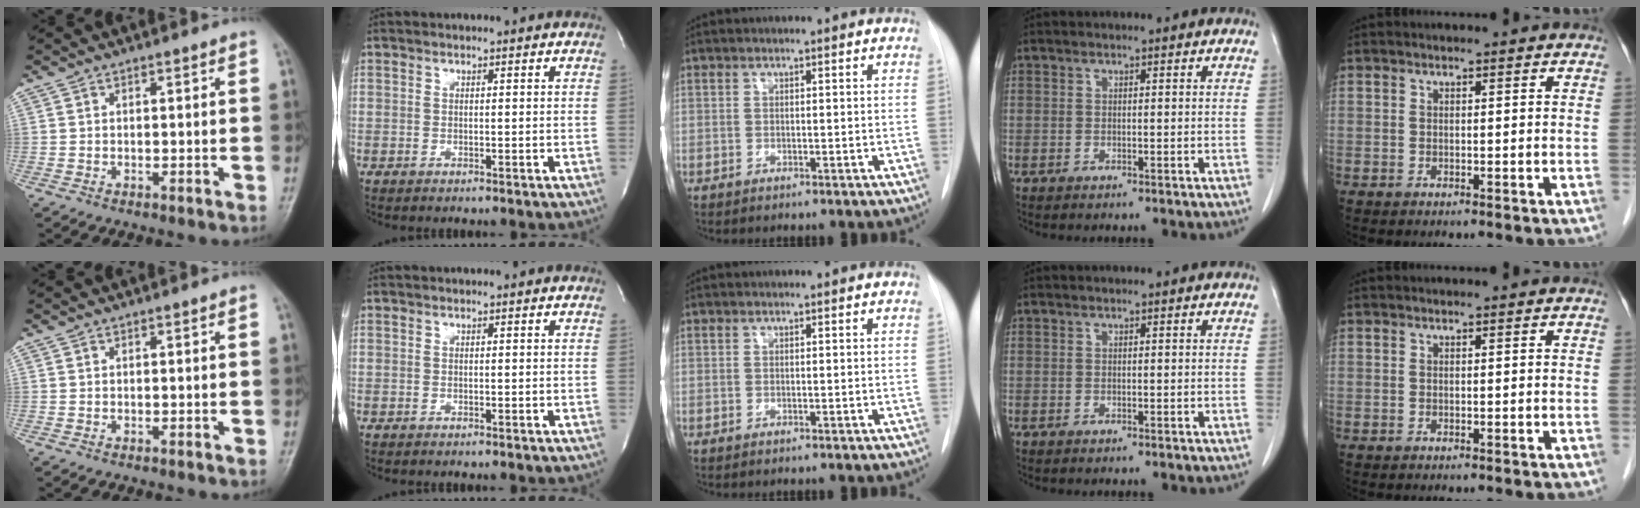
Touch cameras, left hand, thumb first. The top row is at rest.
{}